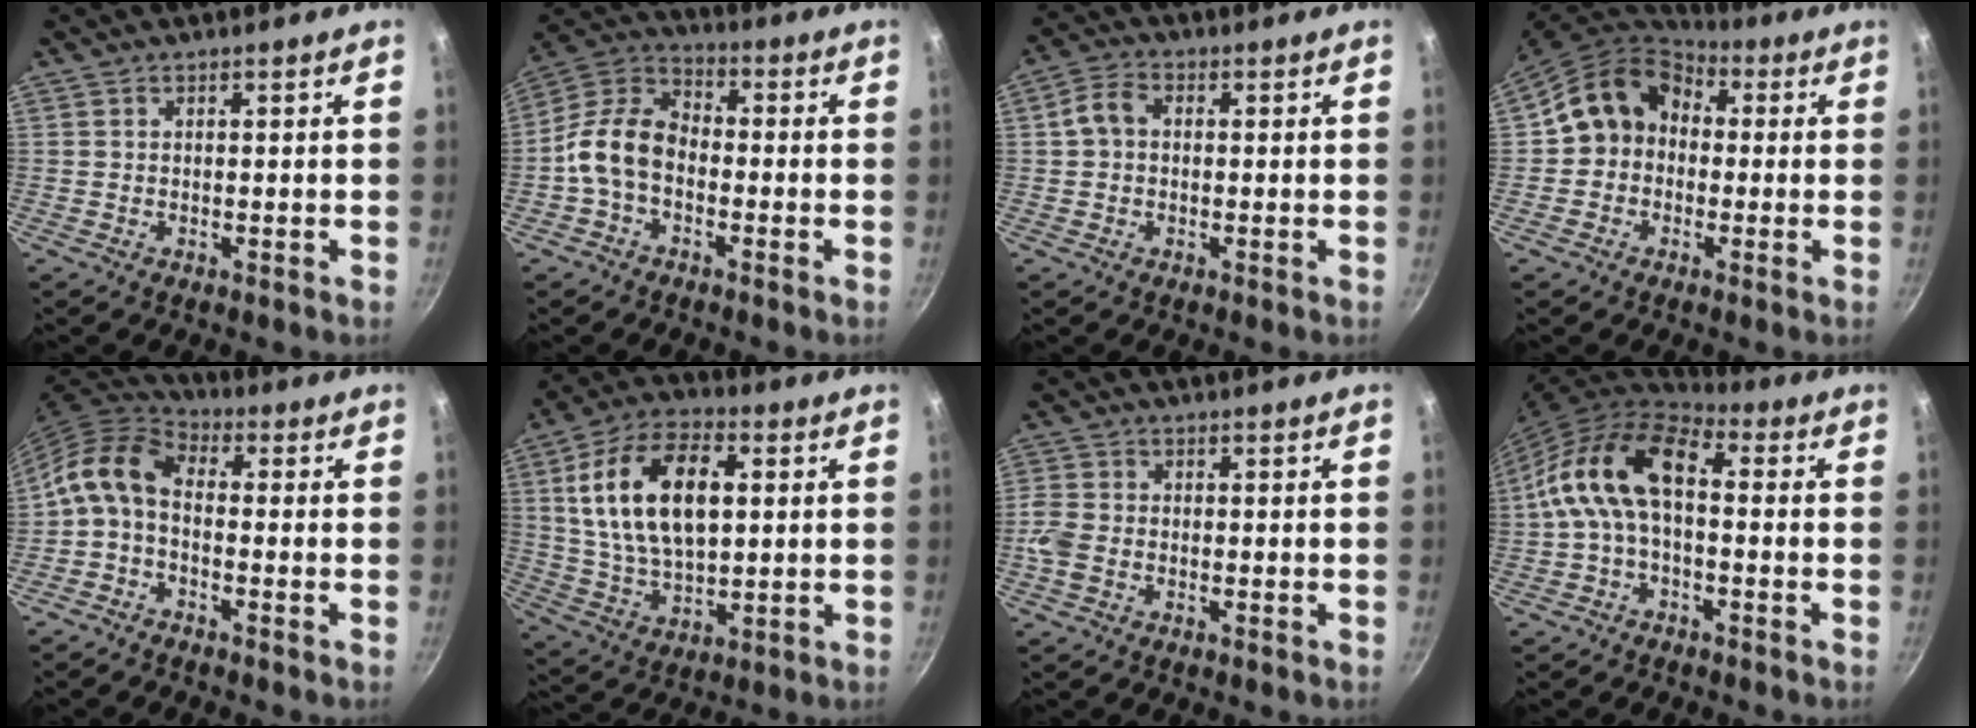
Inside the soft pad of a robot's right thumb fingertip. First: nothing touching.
{"total": 11.3, "force": [-2.4, 7.8, 7.8], "torque": [-0.143, 0.039, -0.058]}
{"total": 4.5, "force": [0.3, 3.4, 3.0], "torque": [-0.052, 0.016, -0.001]}
{"total": 12.1, "force": [0.1, 10.2, 6.6], "torque": [-0.089, 0.036, -0.017]}
{"total": 9.0, "force": [-1.0, 5.6, 7.0], "torque": [-0.131, 0.031, -0.038]}
{"total": 19.4, "force": [4.0, 10.7, 15.7], "torque": [-0.271, 0.005, 0.073]}
{"total": 4.3, "force": [-1.2, 3.0, 2.8], "torque": [-0.078, 0.005, -0.029]}
{"total": 14.1, "force": [0.4, 7.7, 11.8], "torque": [-0.217, 0.043, -0.006]}